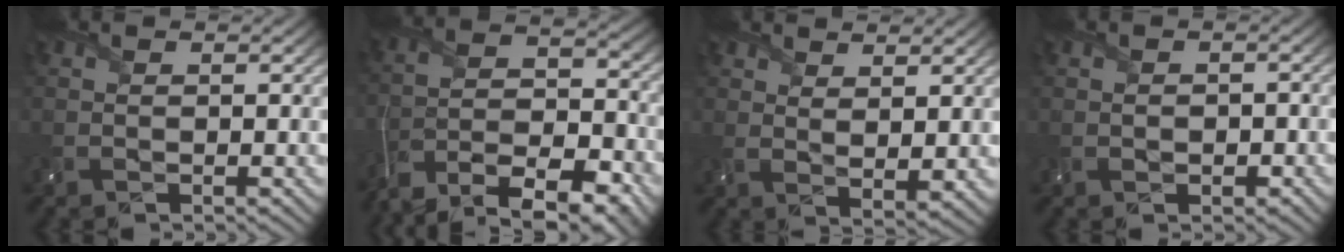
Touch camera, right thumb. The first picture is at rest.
{"total": 13.6, "force": [-10.4, 5.1, 7.1], "torque": [-0.159, -0.028, -0.161]}
{"total": 2.7, "force": [1.9, 0.5, 1.8], "torque": [-0.043, -0.007, 0.042]}
{"total": 2.6, "force": [-0.7, 2.0, 1.5], "torque": [-0.006, -0.001, -0.007]}